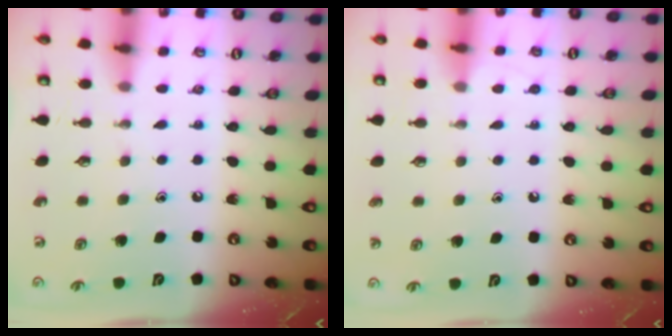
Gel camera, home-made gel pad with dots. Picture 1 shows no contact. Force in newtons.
{"total": 2.4, "press": 2.4, "slide": 0.3}